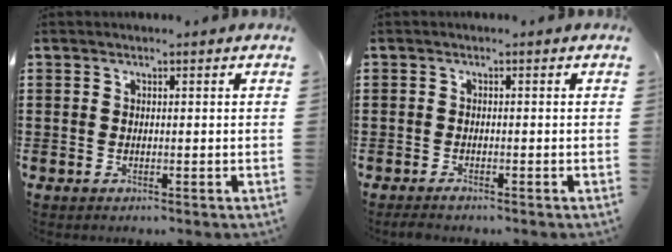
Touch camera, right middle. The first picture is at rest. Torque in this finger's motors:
{"motor_torque": [0.45, 0.01, 0.33, 0.10]}